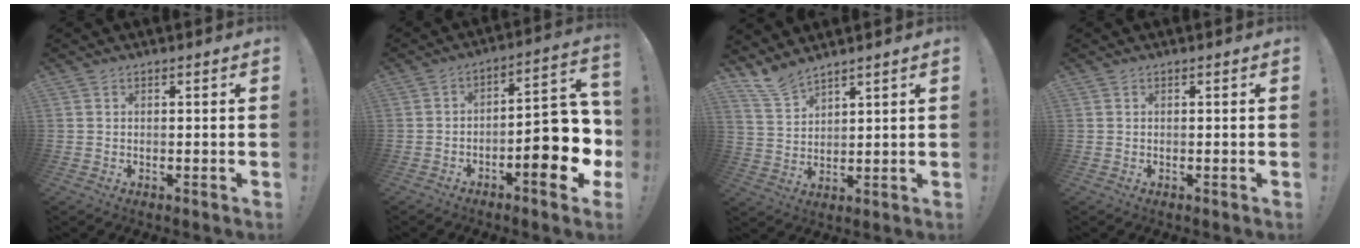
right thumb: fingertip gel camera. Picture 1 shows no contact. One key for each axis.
{"total": 16.2, "fx": -5.3, "fy": 5.8, "fz": 14.2, "tx": -0.164, "ty": 0.027, "tz": -0.077}
{"total": 6.9, "fx": 6.2, "fy": 1.6, "fz": 2.4, "tx": -0.058, "ty": -0.036, "tz": 0.120}
{"total": 0.0}